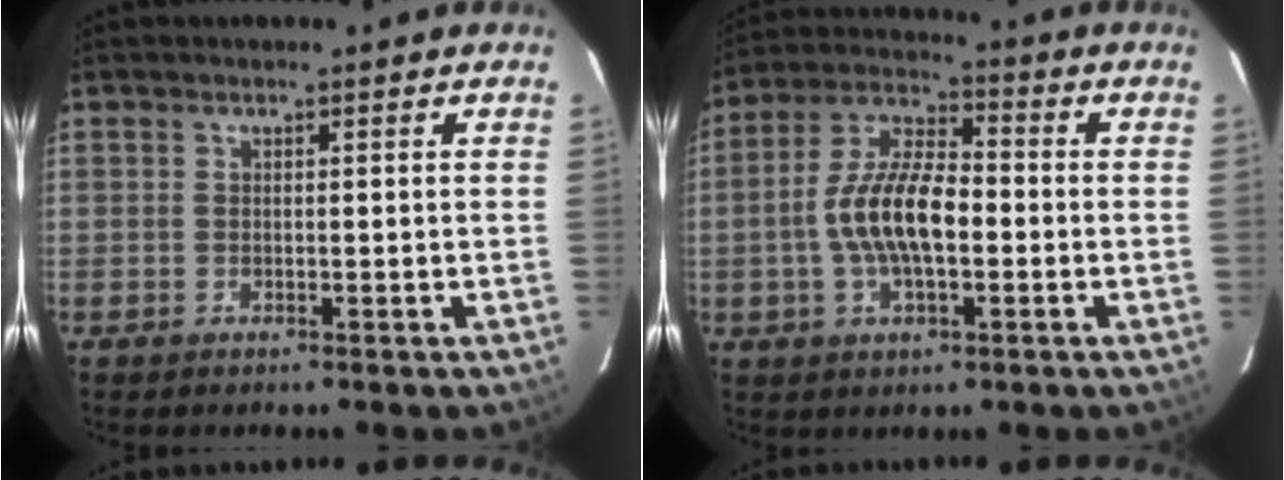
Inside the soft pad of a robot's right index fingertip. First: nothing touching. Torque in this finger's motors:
{"motor_torque": [1.06, -0.14, 0.43, 0.14]}